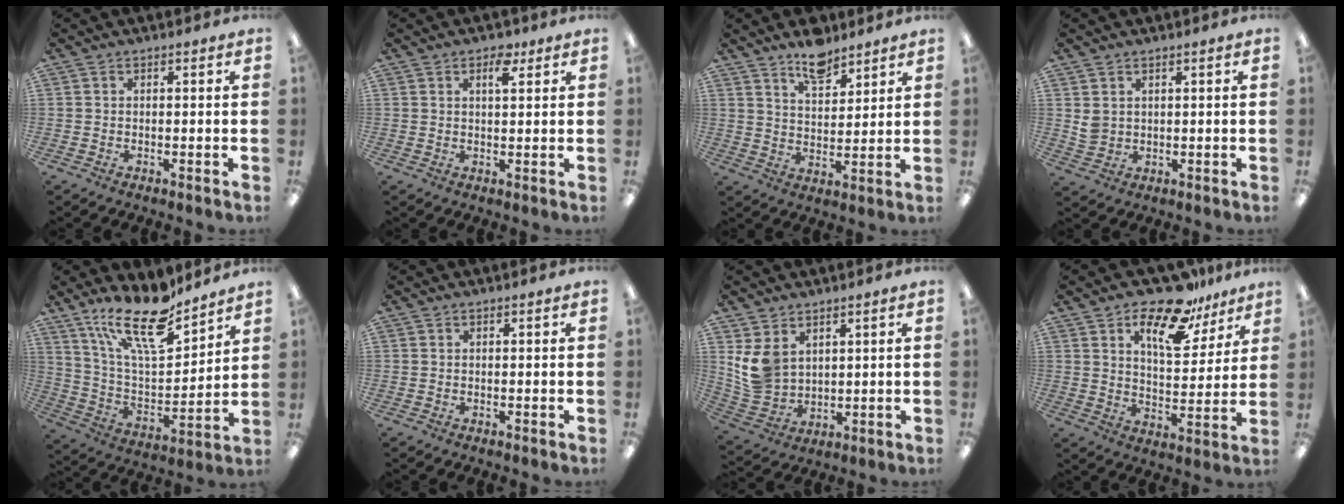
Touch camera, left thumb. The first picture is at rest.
{"total": 3.6, "force": [2.3, 1.5, 2.4], "torque": [-0.022, -0.010, 0.033]}
{"total": 8.2, "force": [6.7, 3.5, 3.4], "torque": [-0.044, -0.041, 0.117]}
{"total": 3.1, "force": [1.5, 2.5, 1.1], "torque": [-0.025, 0.000, 0.030]}
{"total": 19.3, "force": [14.5, 5.9, 11.3], "torque": [-0.203, -0.093, 0.251]}
{"total": 0.0}
{"total": 8.6, "force": [3.9, 6.5, 4.1], "torque": [-0.104, -0.013, 0.078]}
{"total": 16.0, "force": [11.2, 6.8, 9.2], "torque": [-0.140, -0.059, 0.190]}